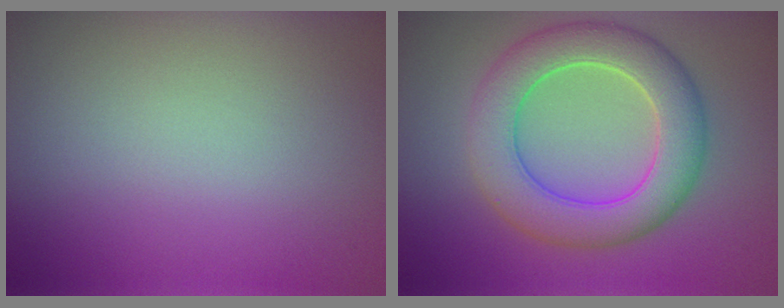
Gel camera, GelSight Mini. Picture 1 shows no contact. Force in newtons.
{"total": 7.4, "press": 7.4, "slide": 0.5}